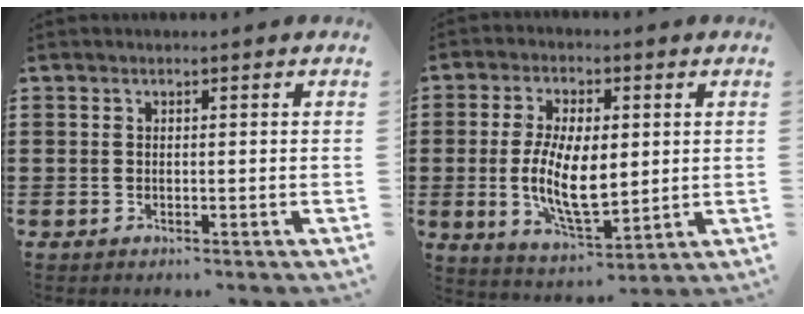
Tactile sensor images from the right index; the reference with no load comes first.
{"total": 10.2, "force": [0.0, 4.7, 9.1], "torque": [-0.184, -0.001, -0.002]}